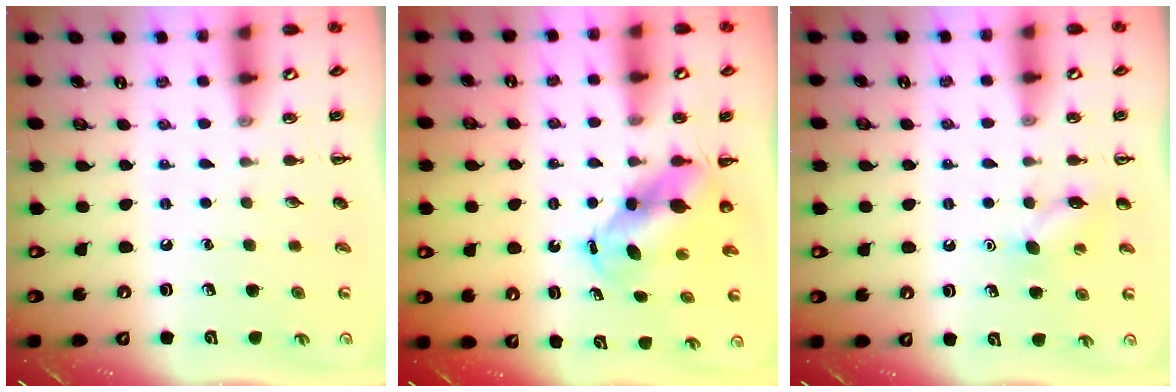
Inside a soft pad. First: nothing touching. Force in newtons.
{"total": 6.0, "press": 5.7, "slide": 1.9}
{"total": 6.3, "press": 6.1, "slide": 1.6}